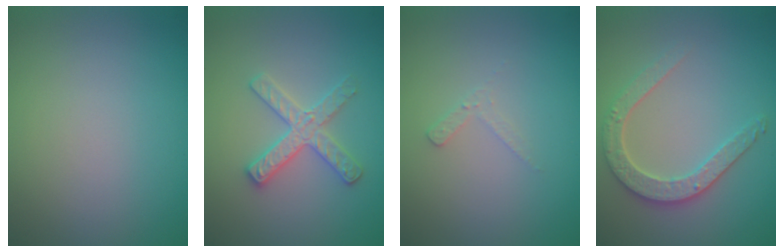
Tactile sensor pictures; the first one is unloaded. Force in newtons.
{"total": 2.8, "press": 2.8, "slide": 0.3}
{"total": 1.2, "press": 1.1, "slide": 0.3}
{"total": 3.4, "press": 3.1, "slide": 1.4}